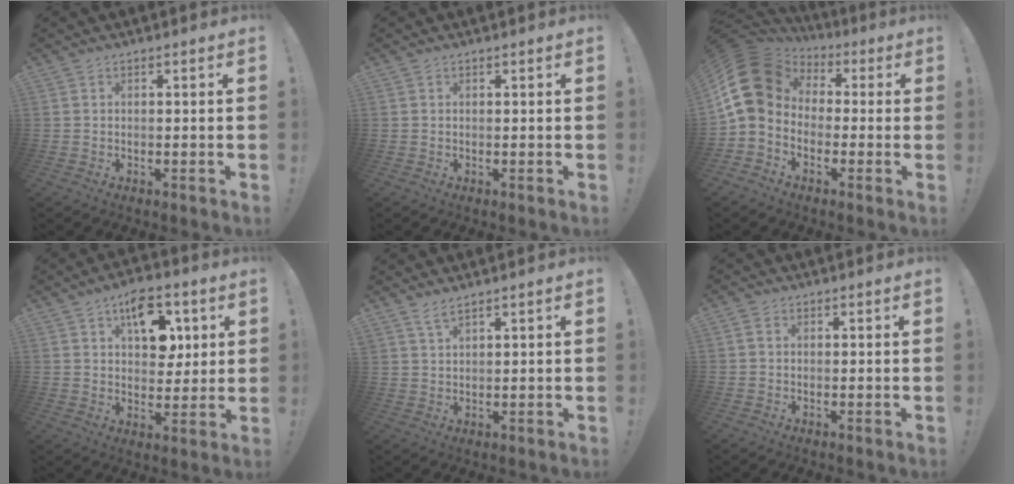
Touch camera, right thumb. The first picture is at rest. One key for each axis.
{"total": 0.0}
{"total": 14.2, "fx": 1.5, "fy": 11.0, "fz": 8.9, "tx": -0.179, "ty": 0.002, "tz": 0.033}
{"total": 12.8, "fx": 5.6, "fy": 8.2, "fz": 8.2, "tx": -0.101, "ty": -0.016, "tz": 0.101}
{"total": 3.0, "fx": 2.5, "fy": 0.3, "fz": 1.6, "tx": -0.033, "ty": -0.012, "tz": 0.044}
{"total": 1.7, "fx": 0.4, "fy": 1.2, "fz": 1.0, "tx": -0.012, "ty": 0.002, "tz": 0.007}